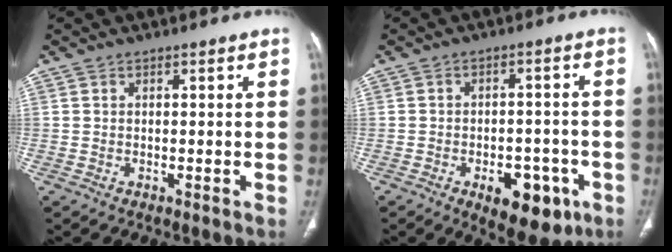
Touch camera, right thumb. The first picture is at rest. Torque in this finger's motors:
{"motor_torque": [1.42, 1.54, 0.58, -0.74, 0.25]}